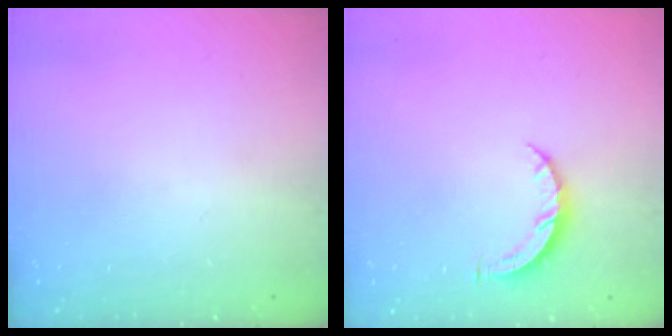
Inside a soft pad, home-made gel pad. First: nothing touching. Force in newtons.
{"total": 5.2, "press": 5.2, "slide": 0.5}